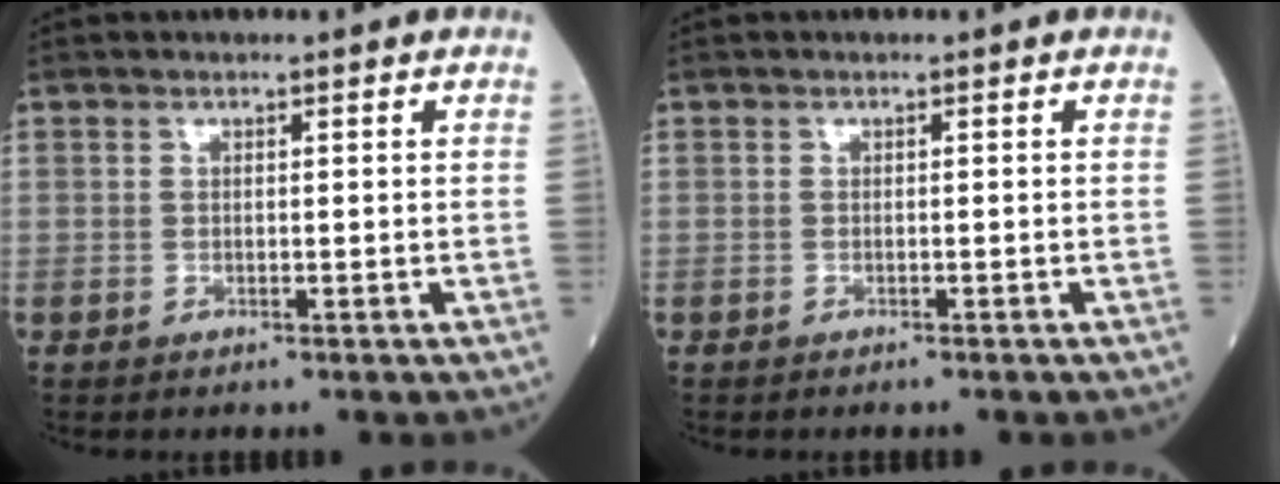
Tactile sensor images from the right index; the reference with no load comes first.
{"total": 0.6, "force": [-0.5, 0.0, 0.3], "torque": [-0.003, 0.000, -0.004]}